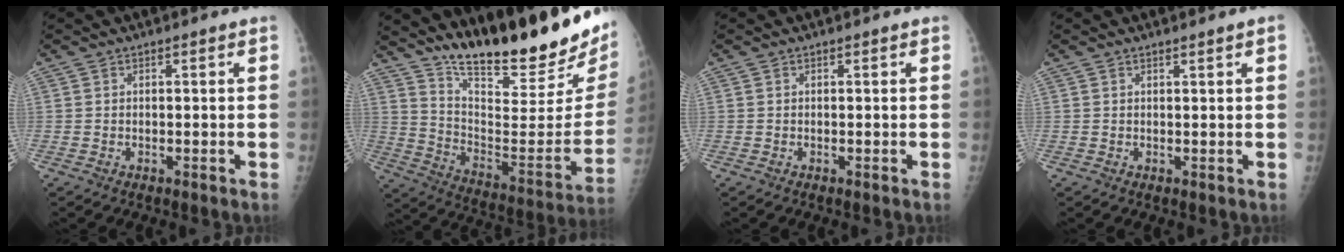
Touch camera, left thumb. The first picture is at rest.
{"total": 27.9, "force": [21.3, 5.8, 17.0], "torque": [-0.233, -0.124, 0.323]}
{"total": 0.0}
{"total": 1.1, "force": [0.7, -0.1, 0.9], "torque": [-0.014, -0.002, 0.011]}